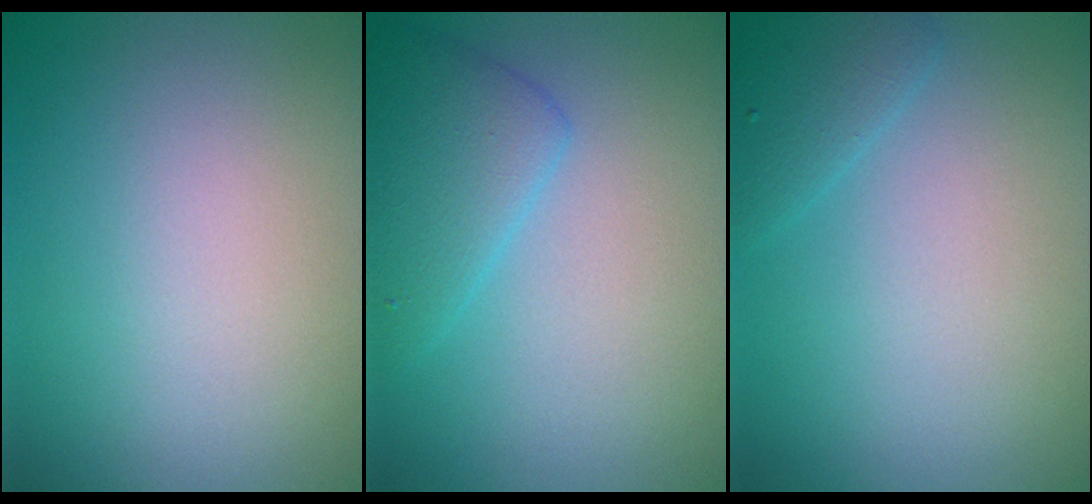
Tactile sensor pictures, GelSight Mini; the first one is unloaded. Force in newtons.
{"total": 3.3, "press": 3.3, "slide": 0.0}
{"total": 1.6, "press": 1.6, "slide": 0.1}